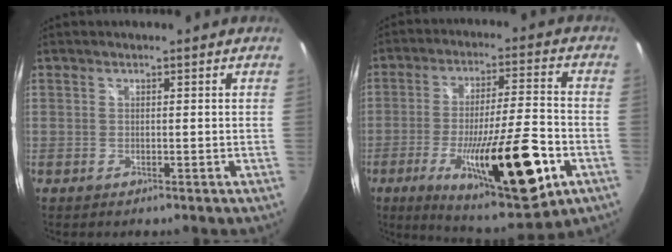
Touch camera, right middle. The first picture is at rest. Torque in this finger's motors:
{"motor_torque": [2.14, 0.00, 1.05, 0.21]}